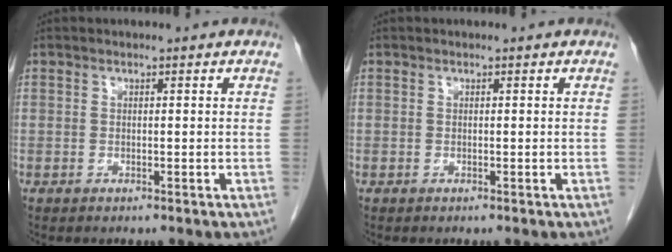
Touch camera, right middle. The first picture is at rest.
{"total": 0.0}